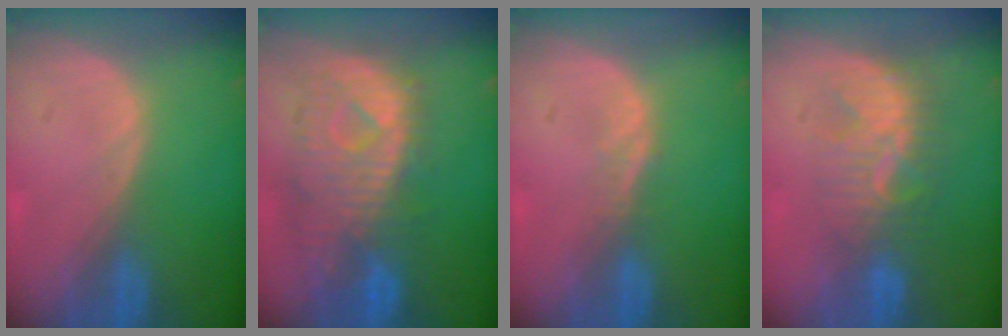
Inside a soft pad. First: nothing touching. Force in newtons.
{"total": 10.9, "press": 9.6, "slide": 5.2}
{"total": 1.1, "press": 1.1, "slide": 0.1}
{"total": 7.7, "press": 7.4, "slide": 2.3}